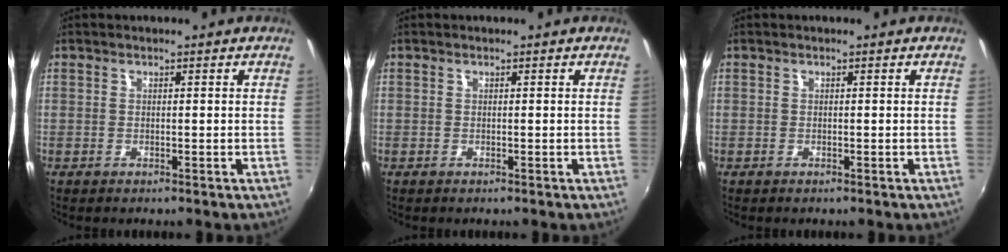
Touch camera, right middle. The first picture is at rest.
{"total": 0.0}
{"total": 0.0}